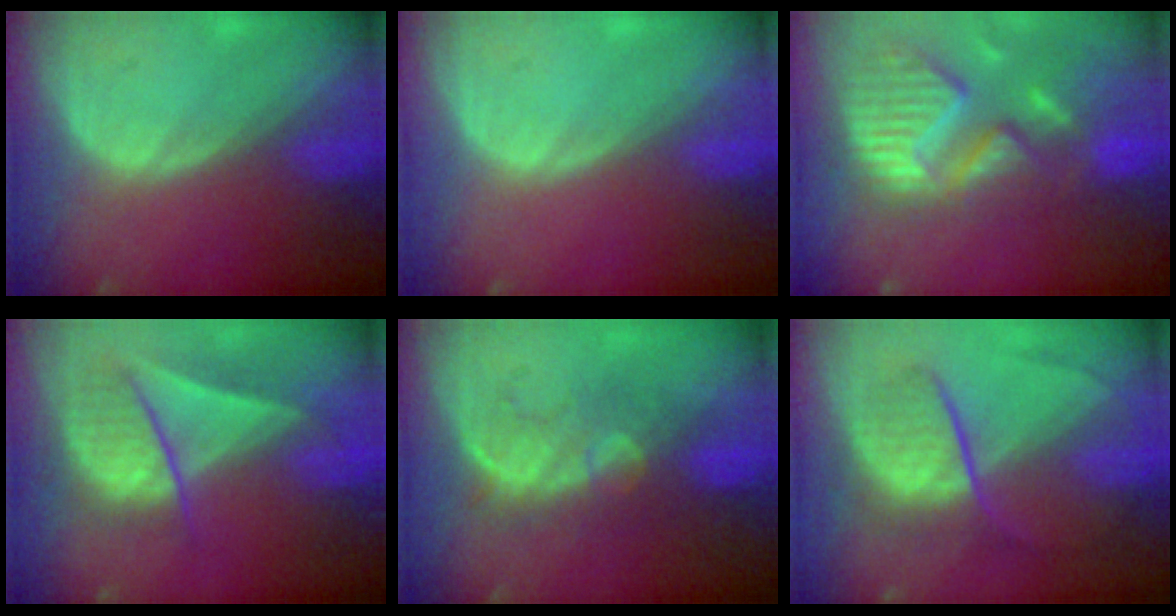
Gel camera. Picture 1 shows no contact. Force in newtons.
{"total": 0.0}
{"total": 14.0, "press": 11.8, "slide": 7.6}
{"total": 7.8, "press": 7.3, "slide": 2.7}
{"total": 8.0, "press": 7.8, "slide": 1.7}
{"total": 7.2, "press": 7.0, "slide": 1.8}